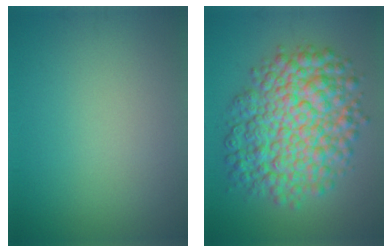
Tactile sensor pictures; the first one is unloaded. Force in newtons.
{"total": 9.9, "press": 9.9, "slide": 0.2}